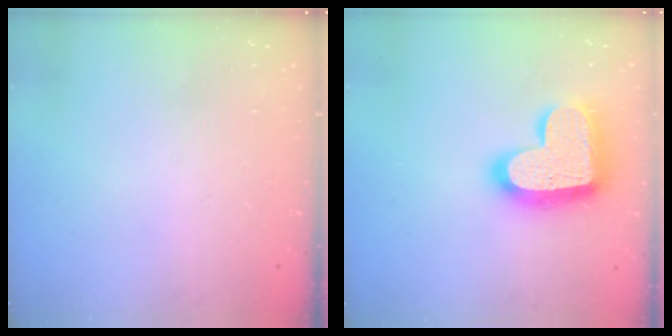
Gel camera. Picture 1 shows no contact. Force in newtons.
{"total": 19.5, "press": 19.5, "slide": 1.4}